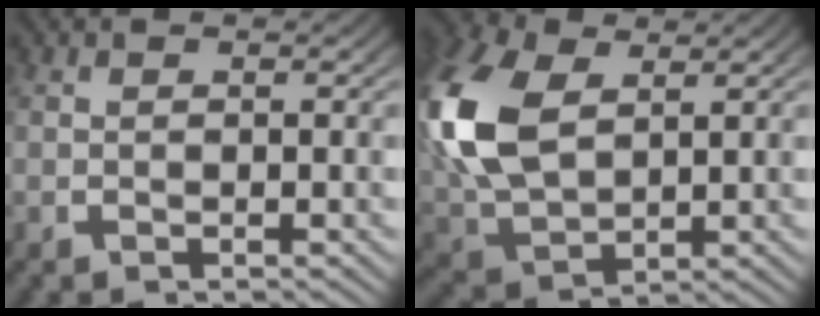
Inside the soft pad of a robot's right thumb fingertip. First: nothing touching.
{"total": 10.5, "force": [1.5, 7.4, 7.3], "torque": [-0.204, -0.039, 0.052]}